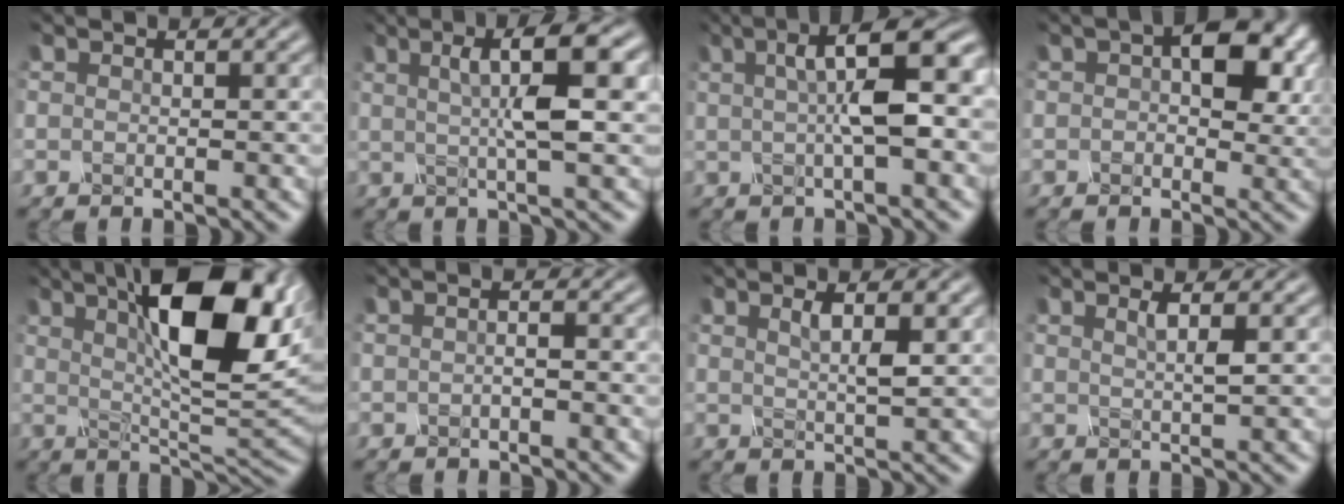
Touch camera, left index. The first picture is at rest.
{"total": 6.2, "force": [1.2, 1.4, 6.0], "torque": [-0.081, 0.010, 0.015]}
{"total": 6.7, "force": [1.0, 1.9, 6.4], "torque": [-0.094, 0.016, 0.011]}
{"total": 7.8, "force": [1.9, 4.5, 6.1], "torque": [-0.090, 0.008, 0.022]}
{"total": 13.4, "force": [4.9, 4.2, 11.8], "torque": [-0.172, 0.013, 0.078]}
{"total": 1.7, "force": [-0.1, 0.9, 1.5], "torque": [-0.018, 0.009, -0.014]}
{"total": 2.6, "force": [0.8, 0.7, 2.4], "torque": [-0.037, 0.000, 0.016]}
{"total": 1.6, "force": [0.5, 0.4, 1.4], "torque": [-0.016, 0.001, 0.006]}